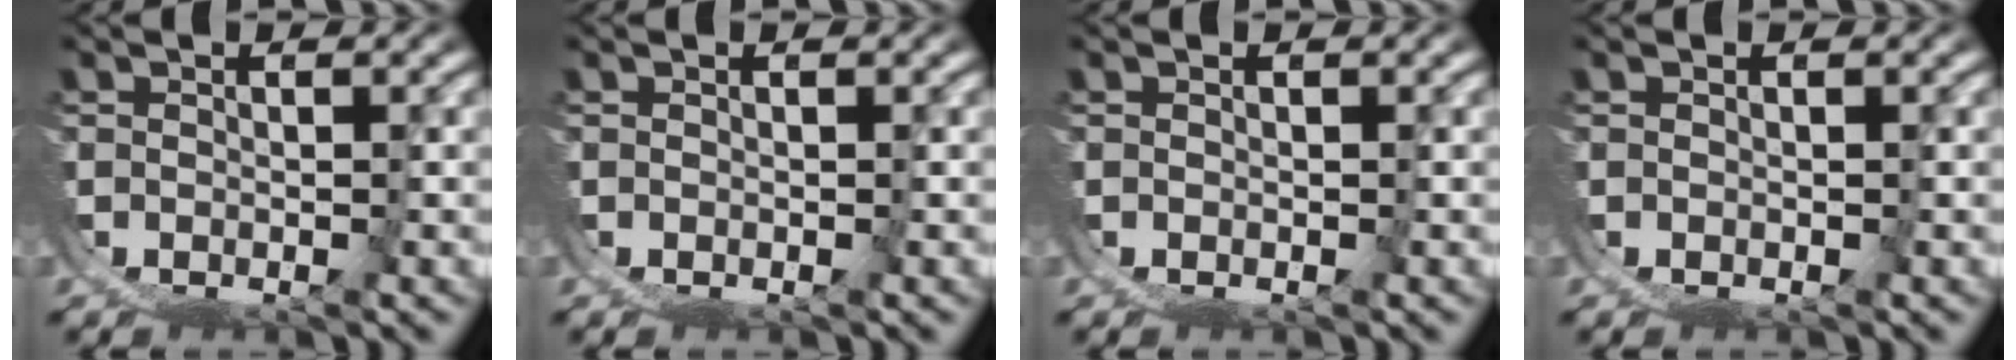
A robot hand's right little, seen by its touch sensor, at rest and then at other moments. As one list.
[{"total": 0.0}, {"total": 0.0}, {"total": 0.0}]